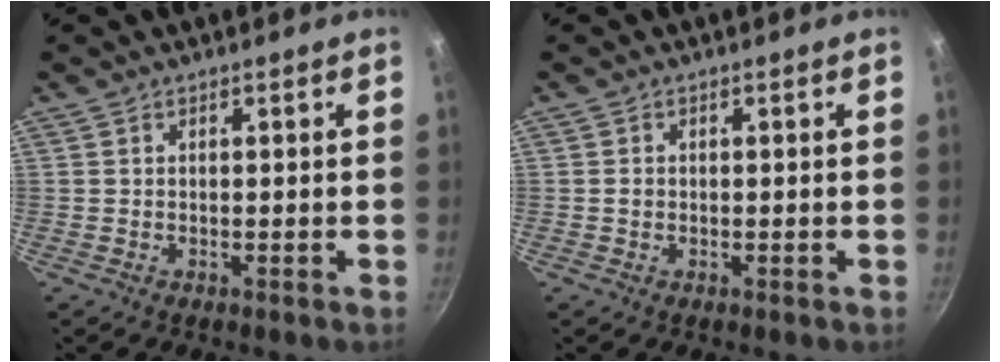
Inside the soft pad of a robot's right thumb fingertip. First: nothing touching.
{"total": 0.9, "force": [-0.1, 0.8, 0.4], "torque": [-0.003, 0.001, -0.002]}